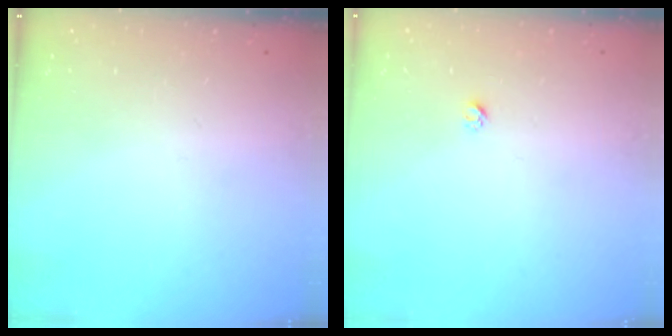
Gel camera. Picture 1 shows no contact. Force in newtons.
{"total": 1.9, "press": 1.9, "slide": 0.1}